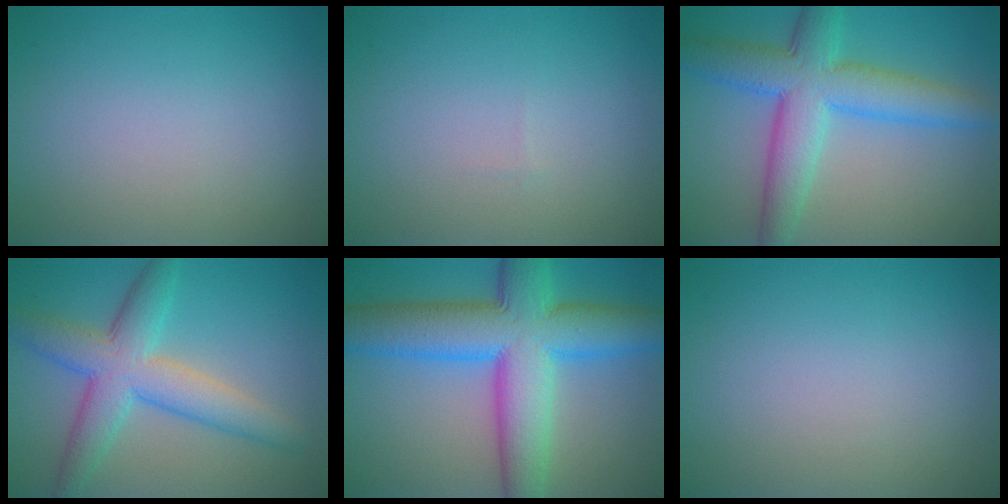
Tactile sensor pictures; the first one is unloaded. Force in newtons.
{"total": 0.0}
{"total": 7.7, "press": 7.7, "slide": 0.2}
{"total": 6.5, "press": 6.5, "slide": 0.2}
{"total": 11.8, "press": 11.8, "slide": 0.1}
{"total": 0.0}